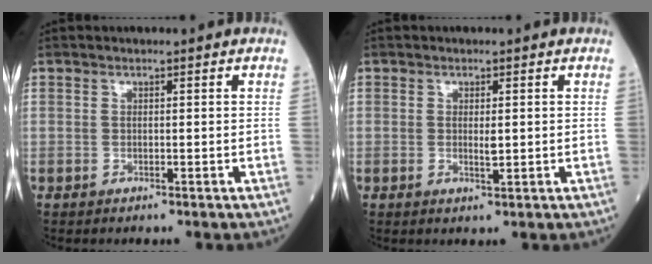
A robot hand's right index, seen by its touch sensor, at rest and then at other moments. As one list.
[{"total": 1.7, "force": [0.1, 0.4, 1.7], "torque": [-0.031, -0.003, 0.001]}]